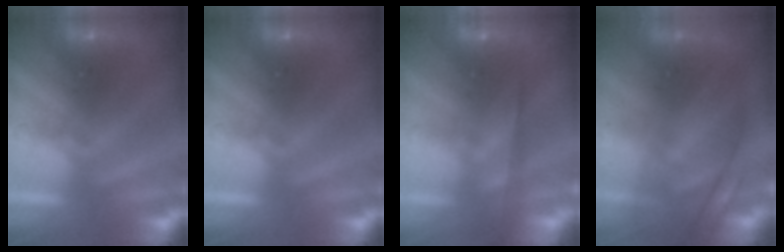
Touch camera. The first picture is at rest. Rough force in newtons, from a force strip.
{"total": 0.0}
{"total": 6.9}
{"total": 6.9}